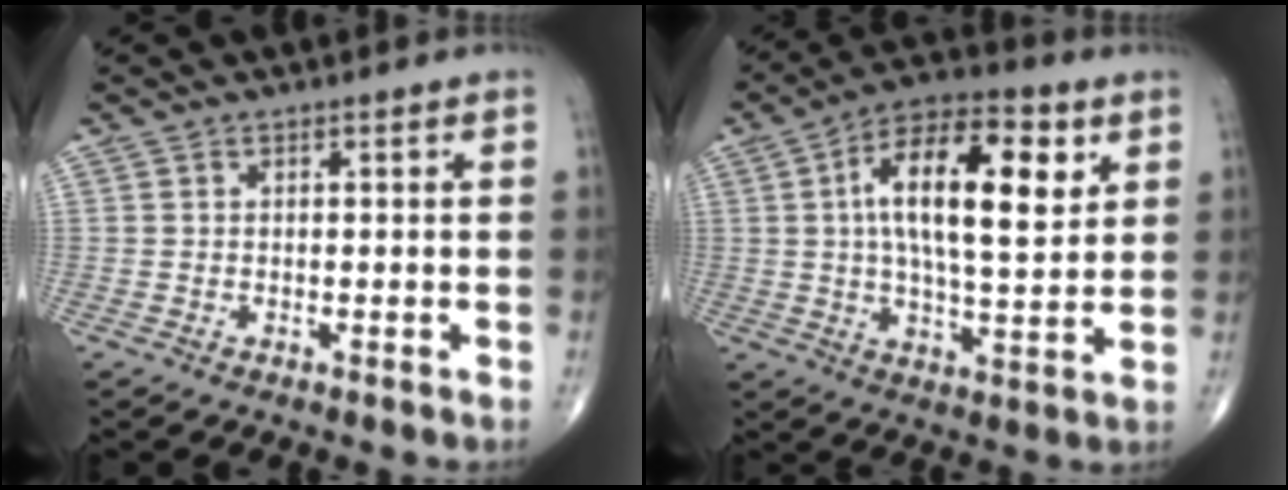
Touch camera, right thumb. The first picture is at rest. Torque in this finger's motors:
{"motor_torque": [-0.14, 0.93, 1.44, 0.45, 0.32]}